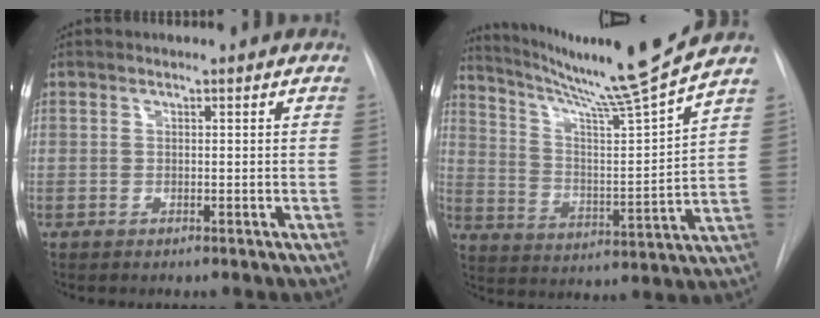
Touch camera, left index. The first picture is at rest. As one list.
[{"total": 17.3, "force": [14.9, -2.8, 8.5], "torque": [-0.140, -0.037, 0.231]}]